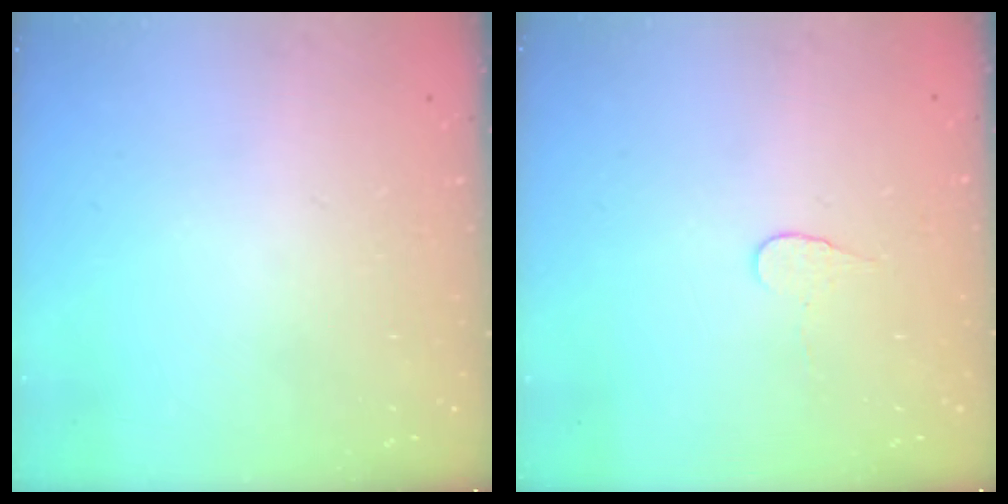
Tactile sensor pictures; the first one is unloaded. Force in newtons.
{"total": 3.8, "press": 3.8, "slide": 0.4}